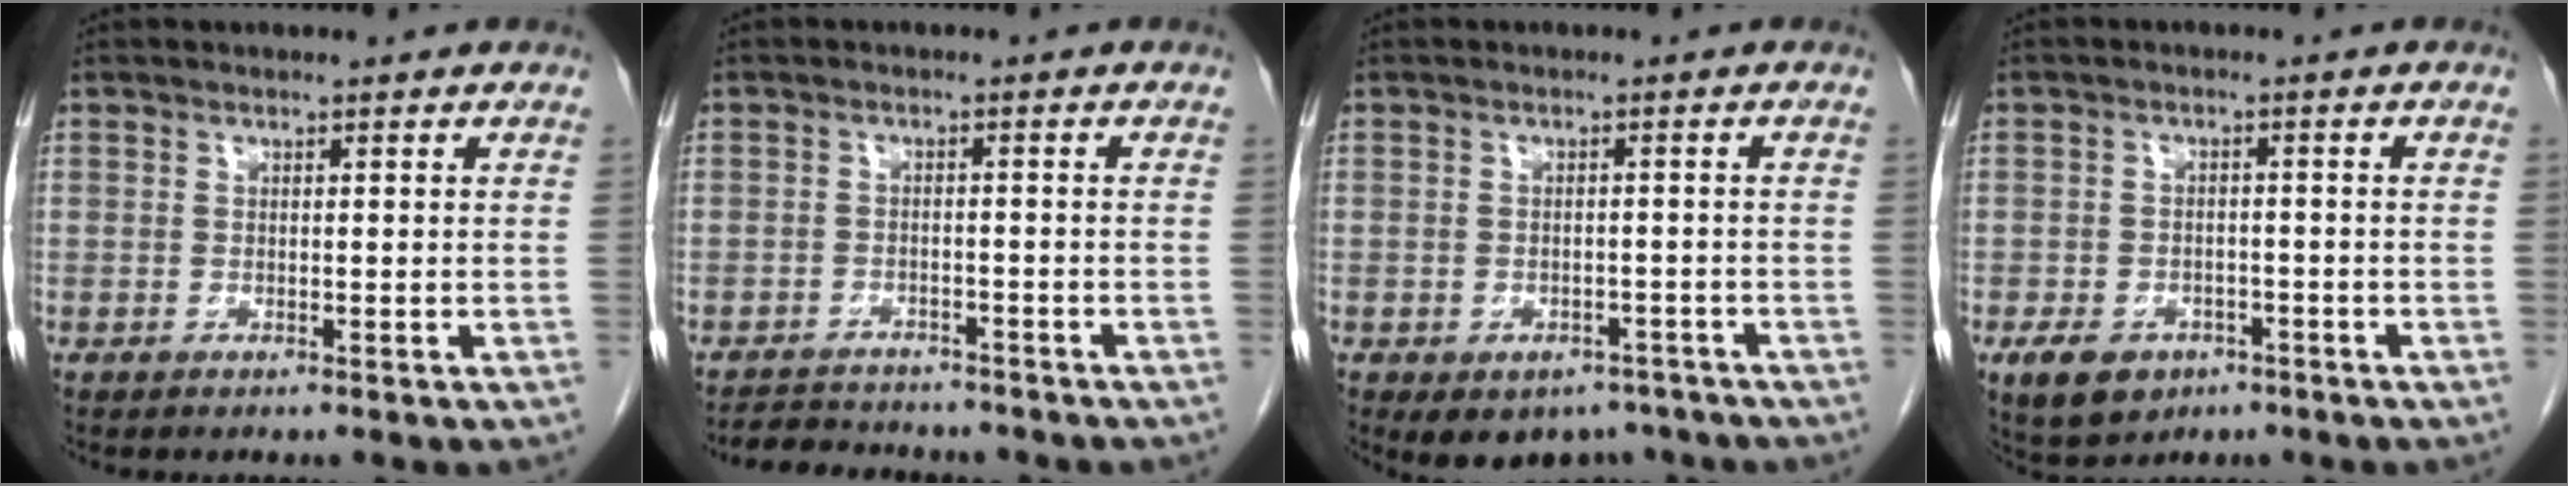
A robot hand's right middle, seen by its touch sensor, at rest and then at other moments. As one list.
[{"total": 7.1, "force": [-6.6, 2.0, 1.5], "torque": [-0.028, -0.002, -0.093]}, {"total": 6.9, "force": [-4.9, 4.3, 2.1], "torque": [-0.020, 0.011, -0.062]}, {"total": 7.5, "force": [-4.3, 5.2, 3.2], "torque": [-0.061, 0.001, -0.059]}]